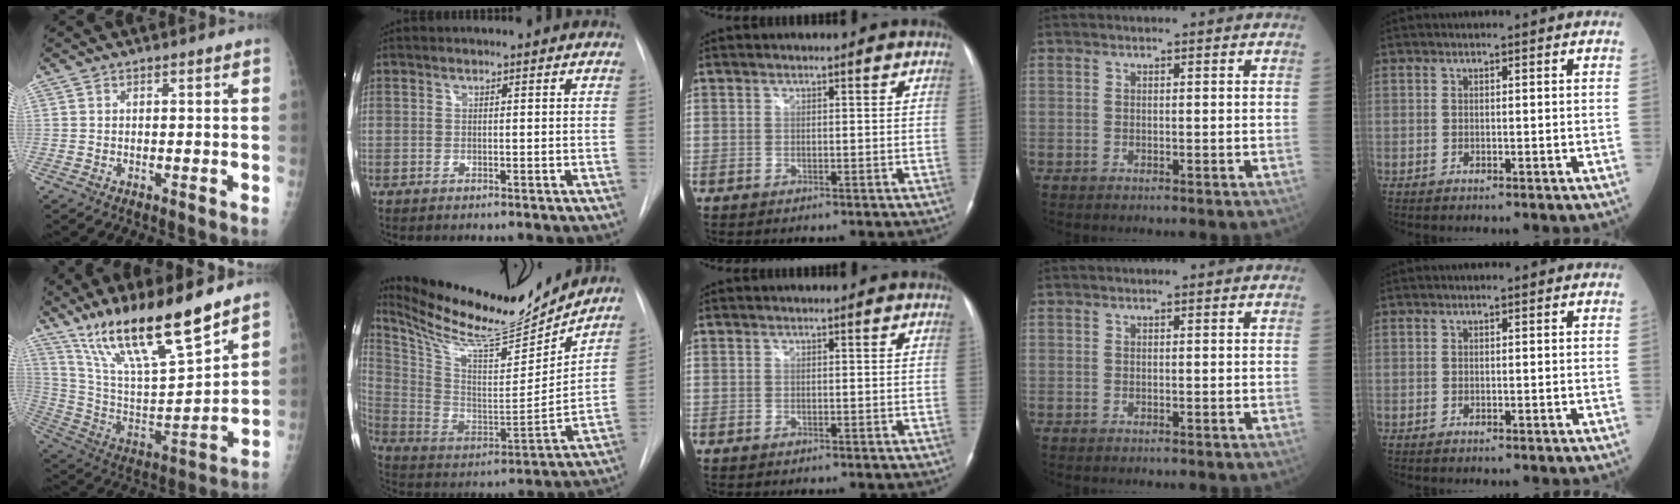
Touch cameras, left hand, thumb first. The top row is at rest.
{"thumb": {"total": 21.1, "force": [15.5, 3.8, 13.9], "torque": [-0.226, -0.067, 0.288]}, "index": {"total": 20.6, "force": [19.1, 2.3, 7.4], "torque": [-0.157, -0.041, 0.313]}}